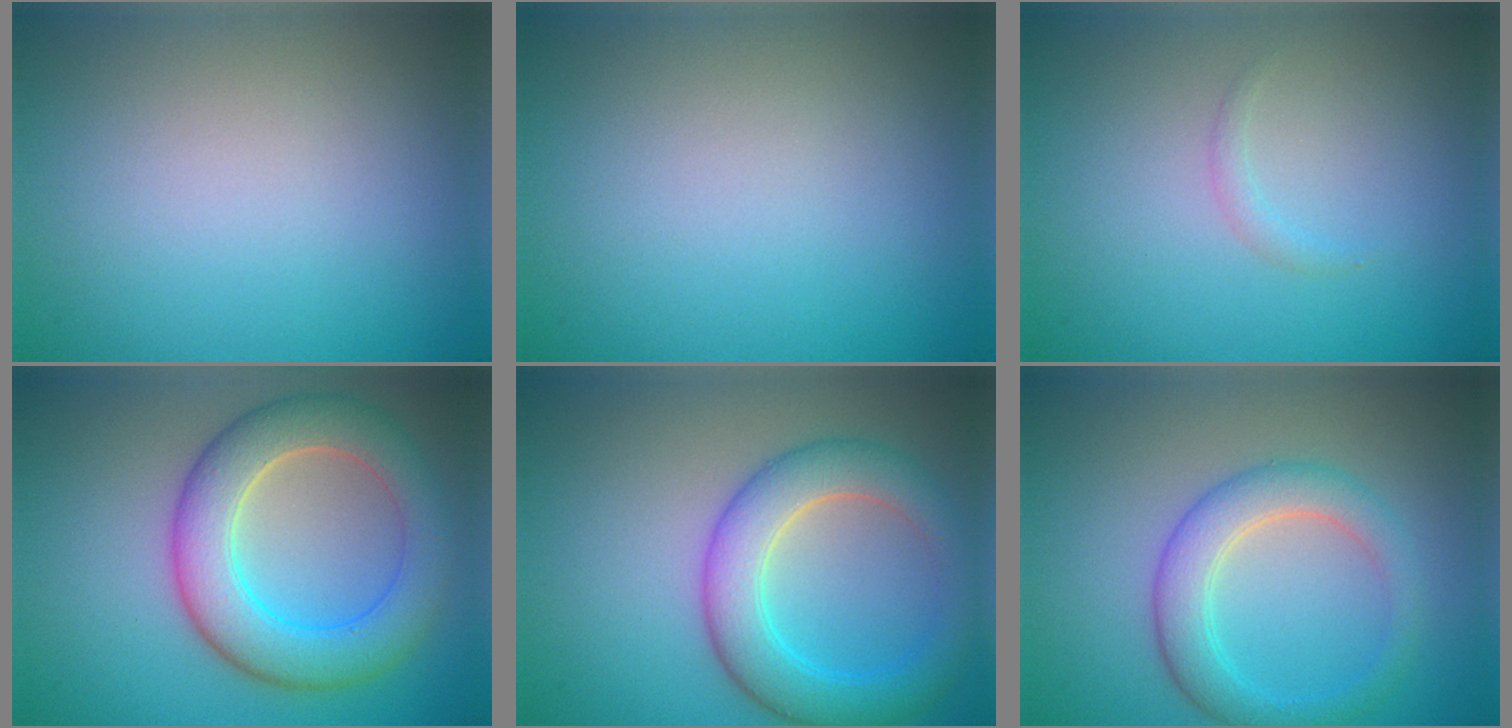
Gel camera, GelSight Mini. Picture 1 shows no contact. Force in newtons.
{"total": 0.0}
{"total": 0.7, "press": 0.7, "slide": 0.1}
{"total": 7.1, "press": 7.1, "slide": 0.4}
{"total": 5.9, "press": 5.9, "slide": 0.1}
{"total": 4.0, "press": 4.0, "slide": 0.1}